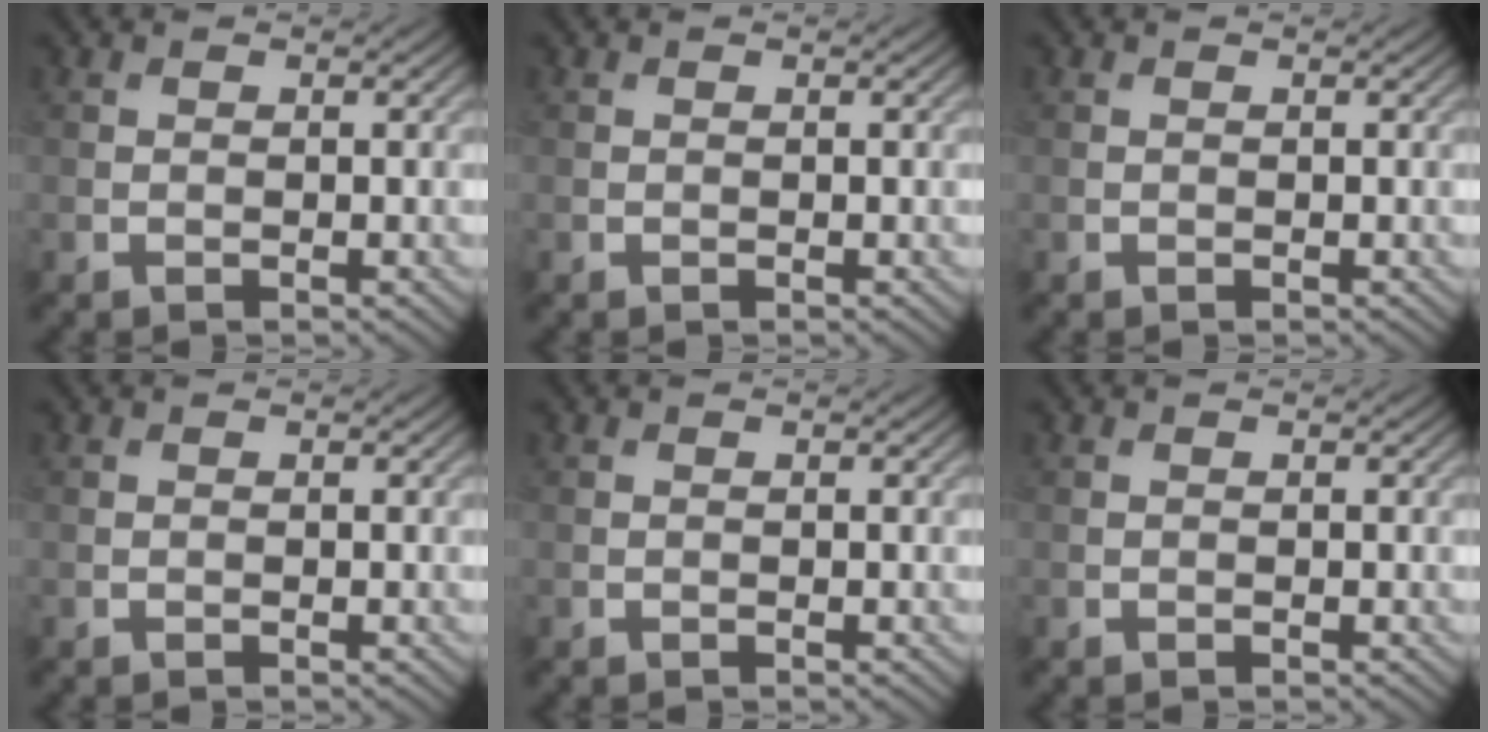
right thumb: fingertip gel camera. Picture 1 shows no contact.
{"total": 0.0}
{"total": 0.0}
{"total": 0.0}
{"total": 0.0}
{"total": 0.0}